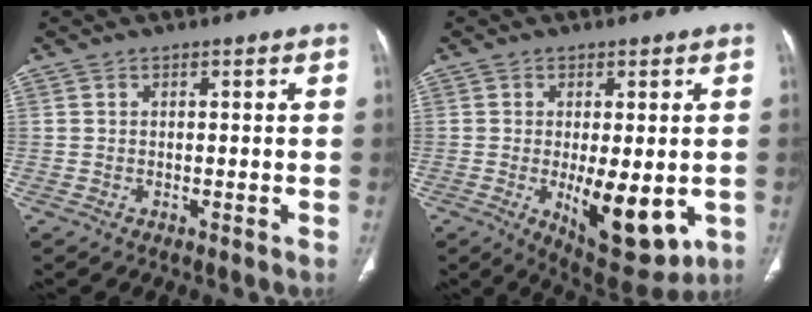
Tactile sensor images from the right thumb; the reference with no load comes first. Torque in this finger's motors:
{"motor_torque": [1.79, 1.56, 0.32, -0.43, 0.34]}